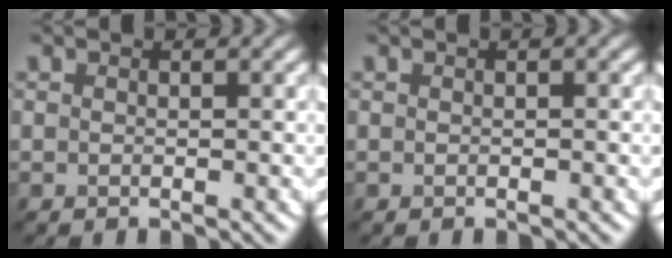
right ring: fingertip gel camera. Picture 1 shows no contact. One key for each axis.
{"total": 0.0}